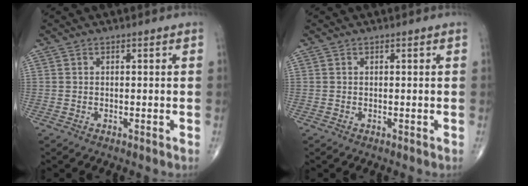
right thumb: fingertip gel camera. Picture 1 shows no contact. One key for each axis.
{"total": 0.0}